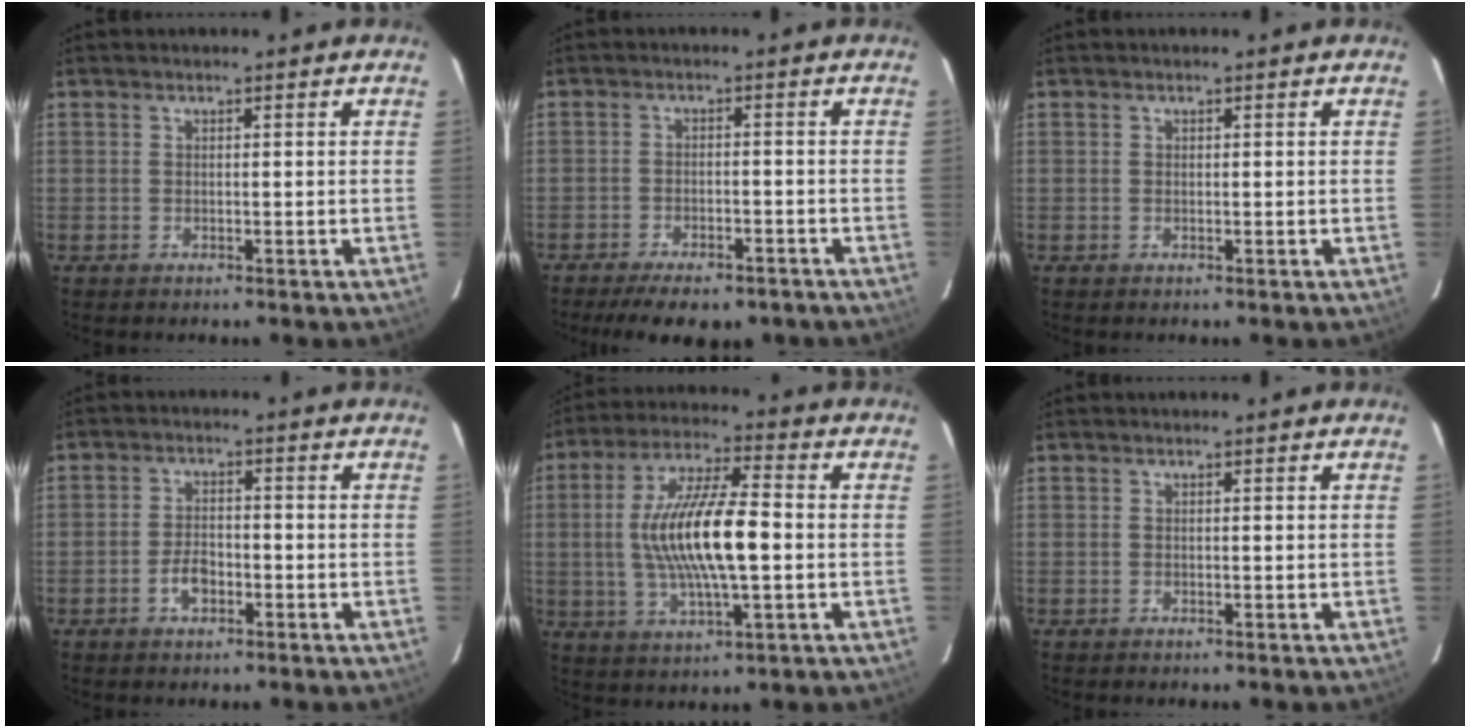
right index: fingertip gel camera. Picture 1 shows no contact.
{"total": 11.6, "force": [-9.1, 4.2, 5.8], "torque": [-0.127, -0.021, -0.127]}
{"total": 0.0}
{"total": 4.2, "force": [-1.9, 2.4, 2.8], "torque": [-0.058, 0.004, -0.033]}
{"total": 15.3, "force": [-0.6, 3.9, 14.8], "torque": [-0.286, 0.004, -0.011]}
{"total": 0.0}